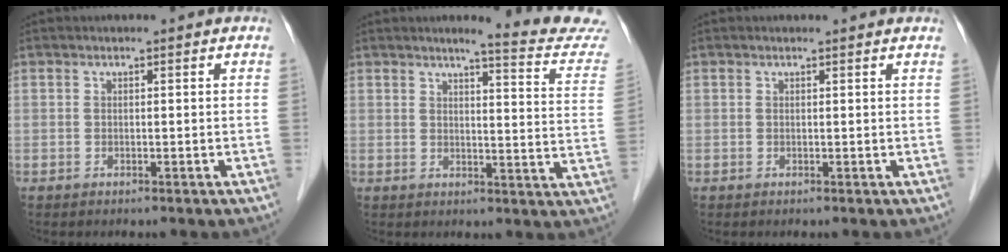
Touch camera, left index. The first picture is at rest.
{"total": 11.0, "force": [10.4, -0.9, 3.3], "torque": [-0.034, -0.065, 0.103]}
{"total": 1.9, "force": [1.9, 0.2, 0.3], "torque": [-0.013, 0.007, 0.016]}